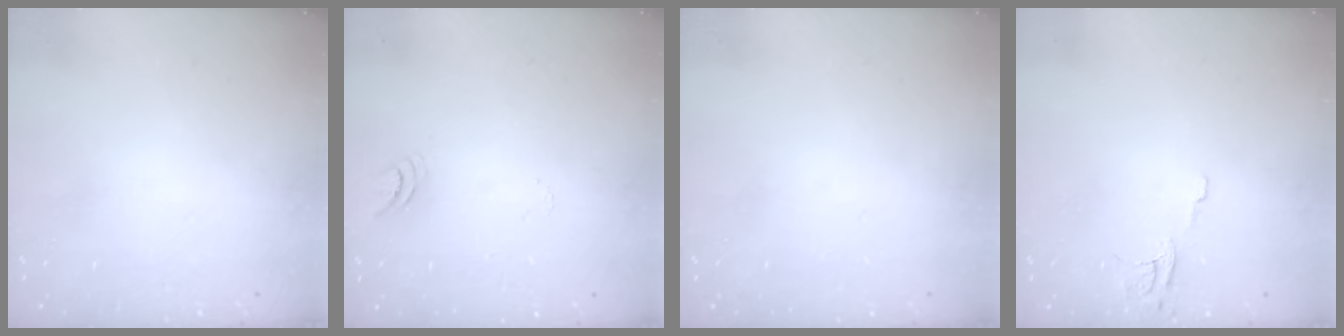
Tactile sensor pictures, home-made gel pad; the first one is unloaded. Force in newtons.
{"total": 3.3, "press": 3.3, "slide": 0.3}
{"total": 0.0}
{"total": 6.3, "press": 6.3, "slide": 0.5}